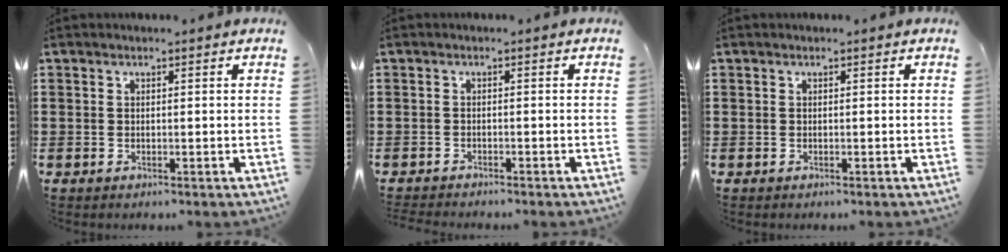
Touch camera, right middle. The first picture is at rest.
{"total": 0.9, "force": [-0.9, 0.0, 0.0], "torque": [-0.001, 0.001, -0.020]}
{"total": 0.0}